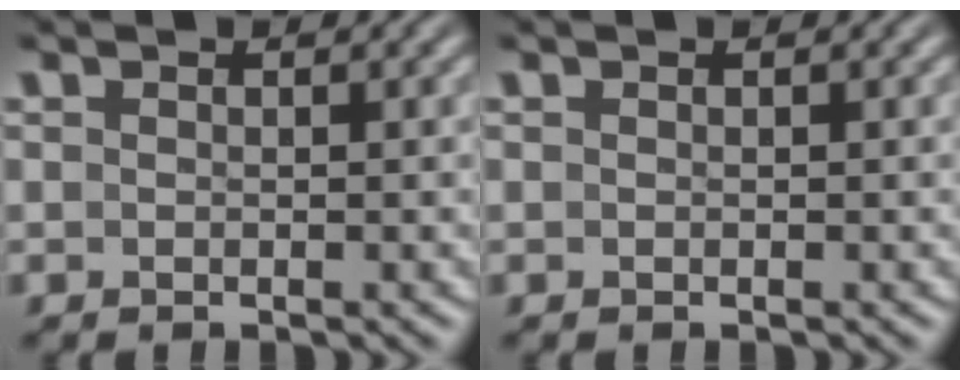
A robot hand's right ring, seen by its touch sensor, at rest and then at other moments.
{"total": 0.0}